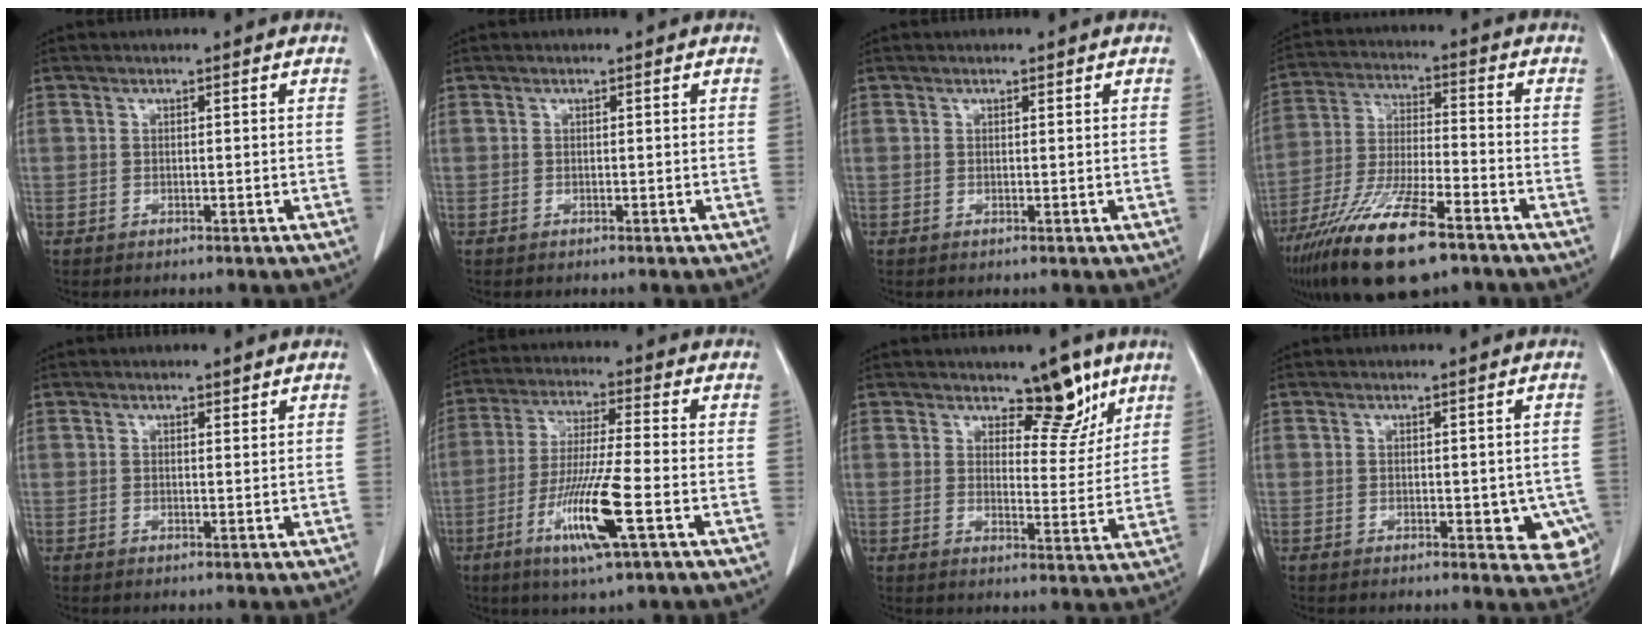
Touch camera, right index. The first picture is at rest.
{"total": 0.0}
{"total": 0.0}
{"total": 16.6, "force": [-10.8, 3.2, 12.2], "torque": [-0.253, -0.040, -0.199]}
{"total": 0.8, "force": [0.7, 0.2, 0.3], "torque": [-0.008, -0.005, 0.010]}
{"total": 11.7, "force": [-4.4, 0.0, 10.8], "torque": [-0.210, -0.020, -0.083]}
{"total": 7.0, "force": [5.1, 2.9, 3.9], "torque": [-0.034, -0.012, 0.073]}
{"total": 6.4, "force": [-1.6, 3.3, 5.2], "torque": [-0.036, -0.003, -0.017]}